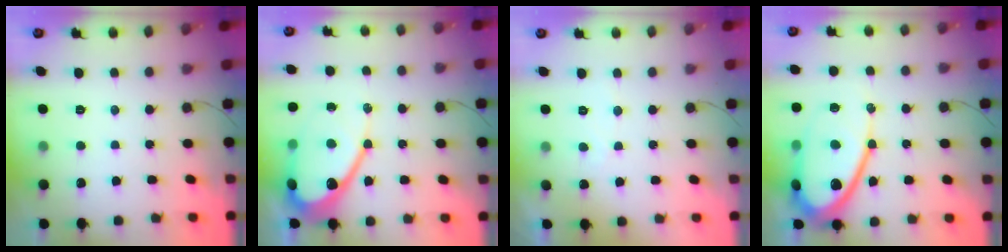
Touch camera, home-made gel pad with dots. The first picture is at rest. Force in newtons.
{"total": 16.3, "press": 16.3, "slide": 1.5}
{"total": 2.3, "press": 2.3, "slide": 0.1}
{"total": 17.8, "press": 17.7, "slide": 1.3}